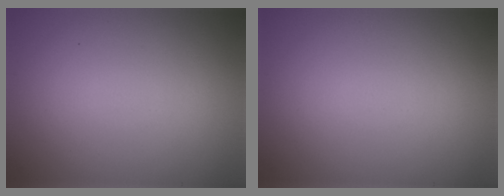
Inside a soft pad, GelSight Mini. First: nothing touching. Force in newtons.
{"total": 0.0}